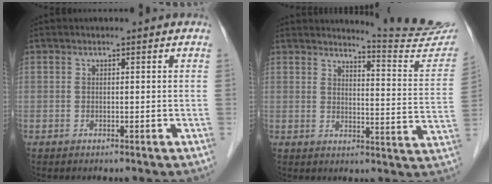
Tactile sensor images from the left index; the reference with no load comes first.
{"total": 13.1, "force": [12.9, -1.1, 1.5], "torque": [-0.018, -0.103, 0.141]}